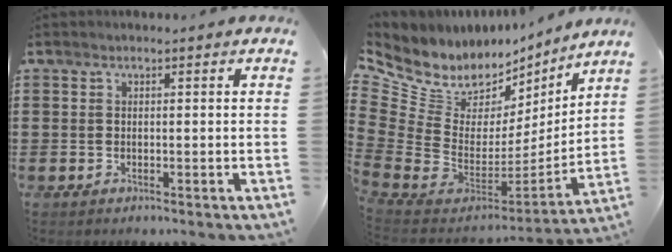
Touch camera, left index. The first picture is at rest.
{"total": 7.4, "force": [4.9, 5.1, 2.4], "torque": [-0.100, -0.060, 0.084]}